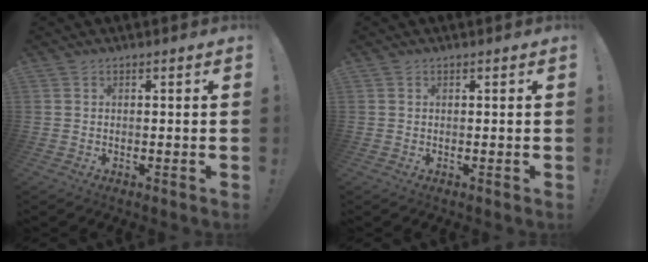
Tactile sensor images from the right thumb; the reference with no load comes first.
{"total": 0.0}